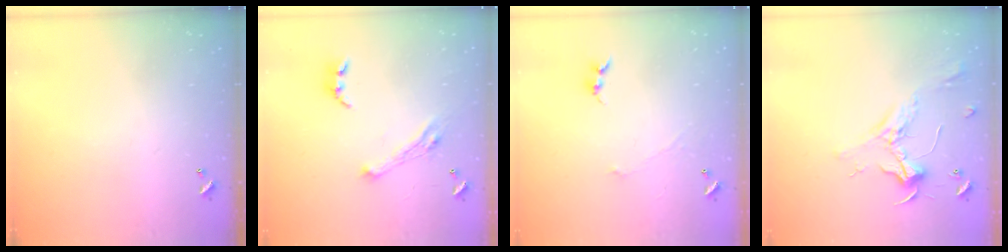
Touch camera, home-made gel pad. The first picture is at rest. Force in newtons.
{"total": 7.0, "press": 6.8, "slide": 1.3}
{"total": 0.0}
{"total": 2.3, "press": 2.1, "slide": 0.9}